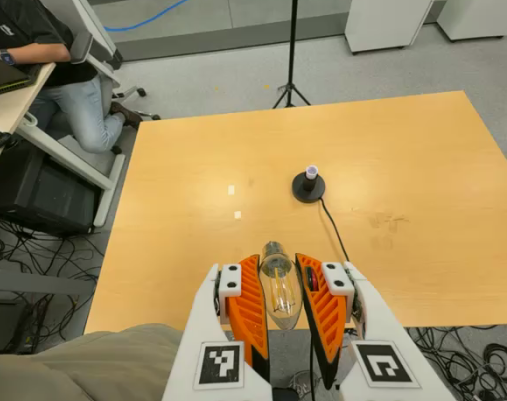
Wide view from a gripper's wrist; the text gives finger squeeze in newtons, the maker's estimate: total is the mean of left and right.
{"total": 21.4, "left": 22.9, "right": 20.0}